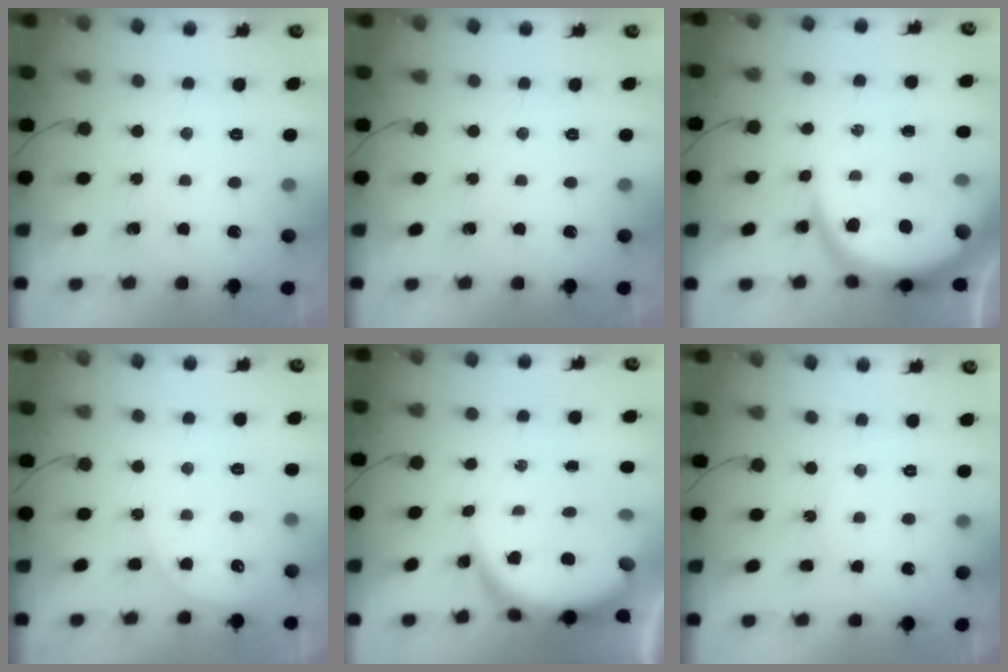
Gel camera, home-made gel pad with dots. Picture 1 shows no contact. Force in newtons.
{"total": 0.0}
{"total": 11.5, "press": 11.4, "slide": 1.1}
{"total": 4.6, "press": 4.5, "slide": 0.5}
{"total": 7.3, "press": 7.2, "slide": 0.9}
{"total": 4.5, "press": 4.5, "slide": 0.5}